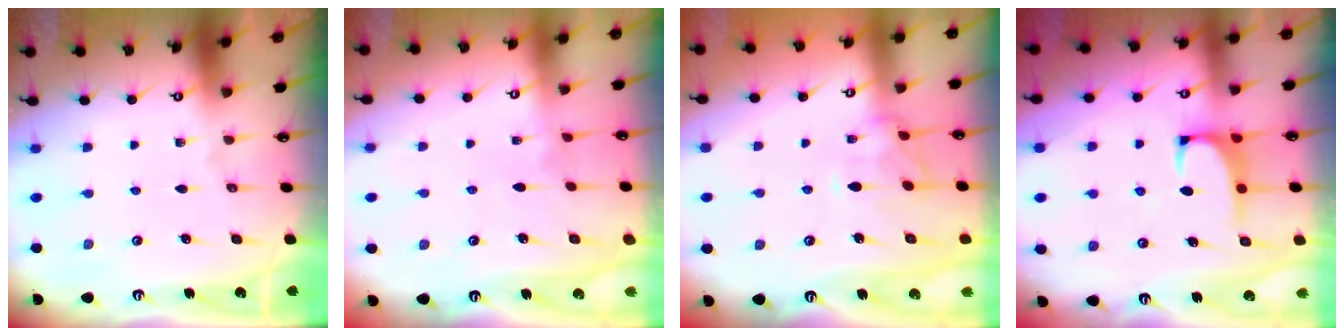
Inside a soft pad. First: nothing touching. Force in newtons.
{"total": 4.1, "press": 4.1, "slide": 0.1}
{"total": 2.4, "press": 2.2, "slide": 1.2}
{"total": 2.0, "press": 1.7, "slide": 1.0}